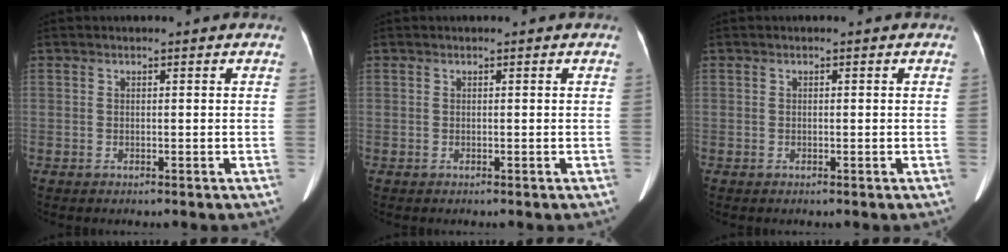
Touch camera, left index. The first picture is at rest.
{"total": 0.0}
{"total": 0.0}